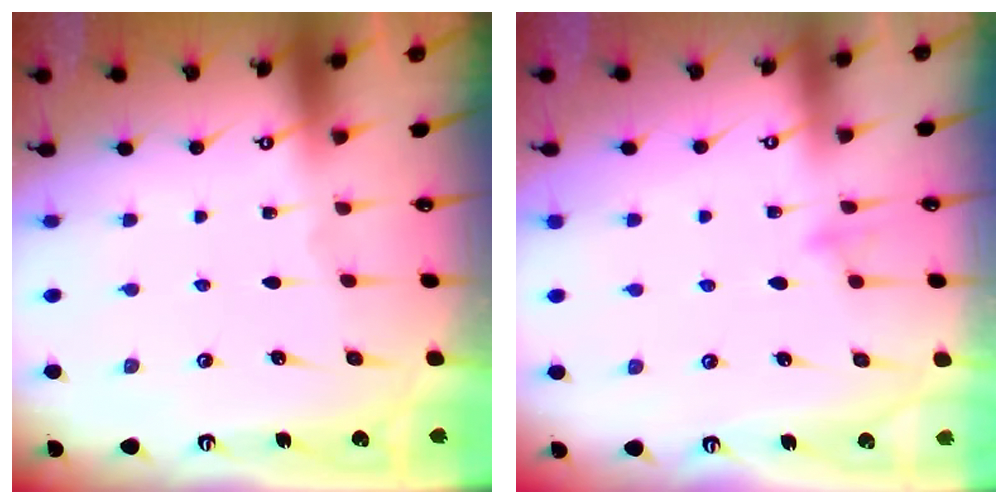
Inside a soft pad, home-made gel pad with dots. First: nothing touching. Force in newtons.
{"total": 6.7, "press": 6.7, "slide": 0.6}